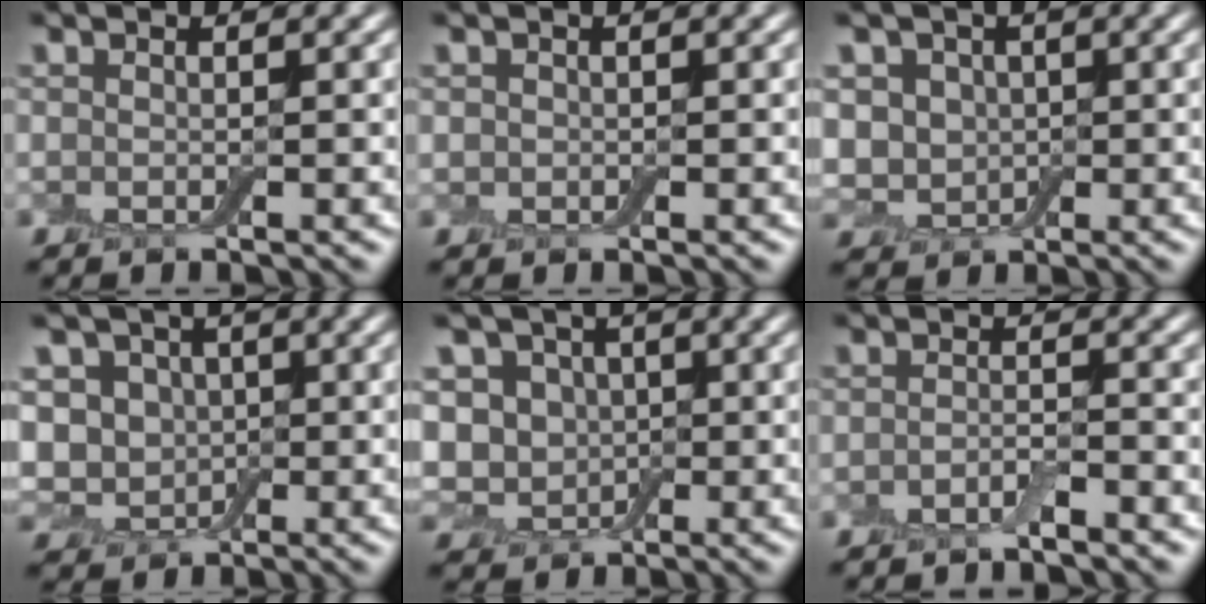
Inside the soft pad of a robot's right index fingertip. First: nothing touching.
{"total": 0.6, "force": [0.1, 0.6, -0.1], "torque": [0.006, -0.001, -0.001]}
{"total": 3.7, "force": [0.7, 3.4, 1.3], "torque": [-0.013, 0.011, -0.006]}
{"total": 5.8, "force": [1.2, 5.0, 2.6], "torque": [-0.031, 0.022, -0.014]}
{"total": 6.5, "force": [1.4, 5.6, 3.0], "torque": [-0.040, 0.024, -0.013]}
{"total": 1.4, "force": [-1.0, 0.3, 0.9], "torque": [-0.021, 0.003, -0.022]}